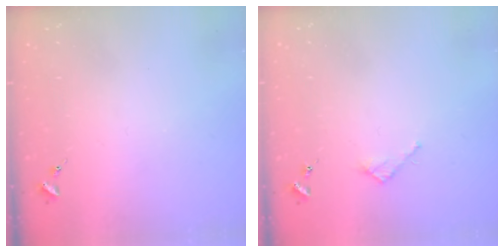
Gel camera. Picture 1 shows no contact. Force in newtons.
{"total": 2.7, "press": 2.7, "slide": 0.2}